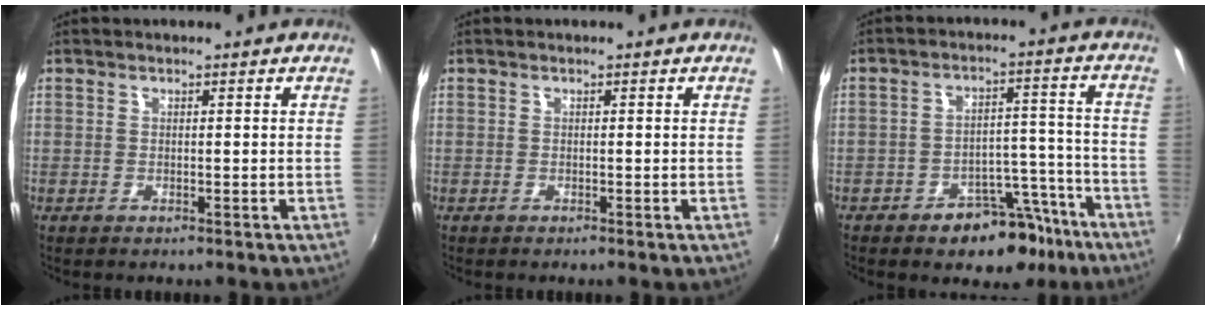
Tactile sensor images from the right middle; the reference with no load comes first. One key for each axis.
{"total": 0.0}
{"total": 10.6, "fx": -7.7, "fy": 5.8, "fz": 4.5, "tx": -0.055, "ty": 0.037, "tz": -0.092}